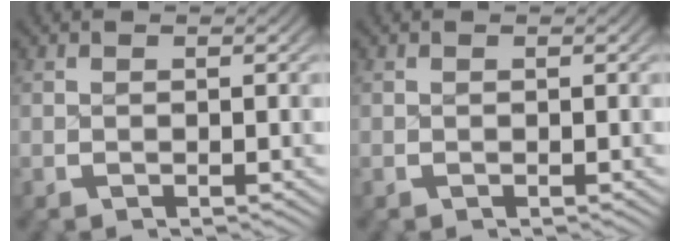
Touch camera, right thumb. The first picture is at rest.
{"total": 0.0}